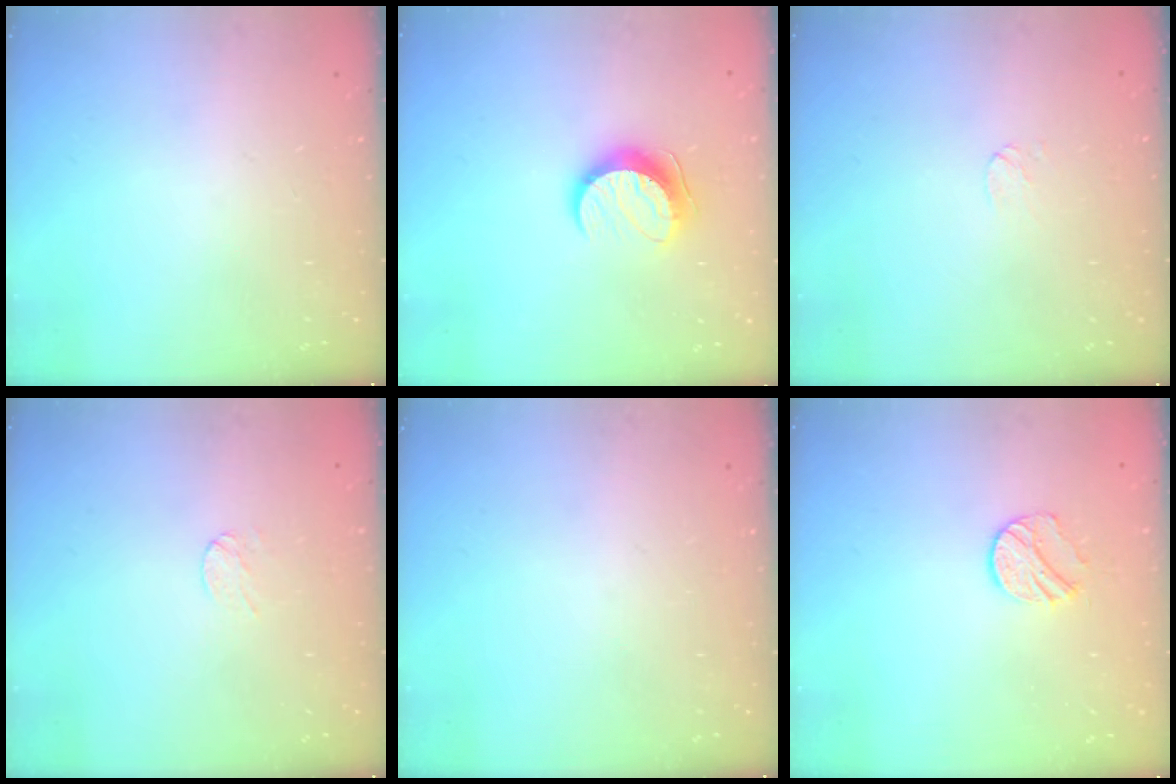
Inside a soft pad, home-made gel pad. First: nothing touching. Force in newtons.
{"total": 9.8, "press": 9.8, "slide": 0.7}
{"total": 3.6, "press": 3.6, "slide": 0.4}
{"total": 3.0, "press": 3.0, "slide": 0.2}
{"total": 0.0}
{"total": 8.6, "press": 8.6, "slide": 0.1}